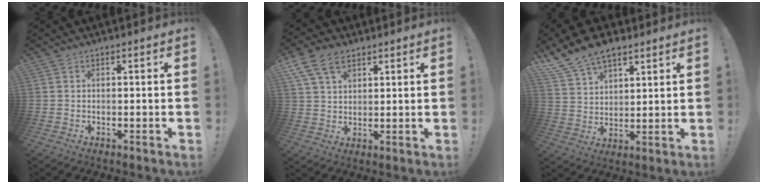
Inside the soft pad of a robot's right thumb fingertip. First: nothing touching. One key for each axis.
{"total": 9.8, "fx": 5.7, "fy": 6.1, "fz": 5.2, "tx": -0.094, "ty": -0.012, "tz": 0.113}
{"total": 11.5, "fx": 8.9, "fy": 5.8, "fz": 4.5, "tx": -0.096, "ty": -0.048, "tz": 0.173}